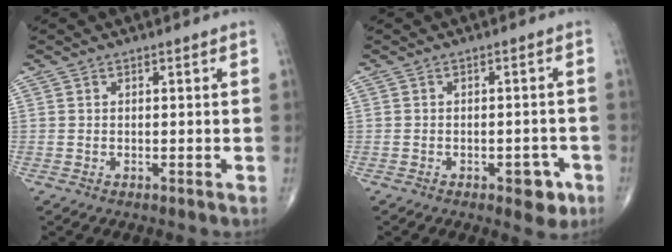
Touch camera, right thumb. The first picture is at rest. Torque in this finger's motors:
{"motor_torque": [1.26, 0.54, 0.53, -0.40, 0.11]}